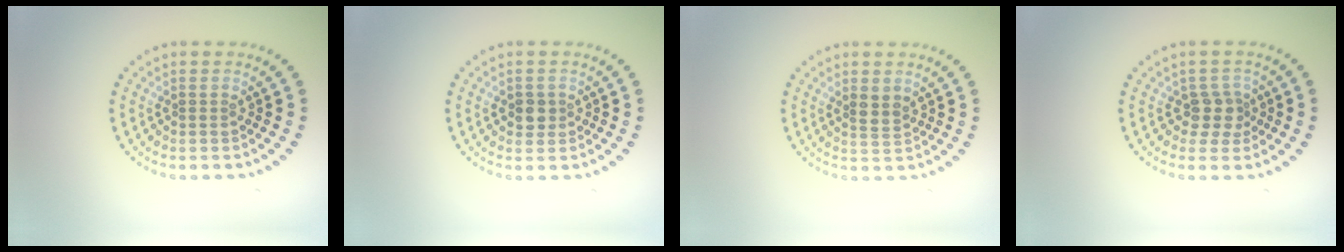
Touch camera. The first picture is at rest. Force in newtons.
{"total": 1.7, "press": 1.5, "slide": 0.7}
{"total": 1.6, "press": 1.4, "slide": 0.8}
{"total": 2.1, "press": 1.8, "slide": 1.1}